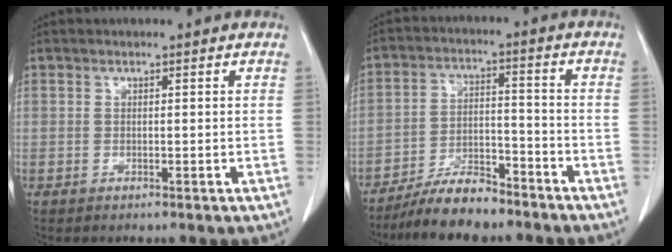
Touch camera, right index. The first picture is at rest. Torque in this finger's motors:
{"motor_torque": [0.17, -0.12, 0.03, 0.00]}